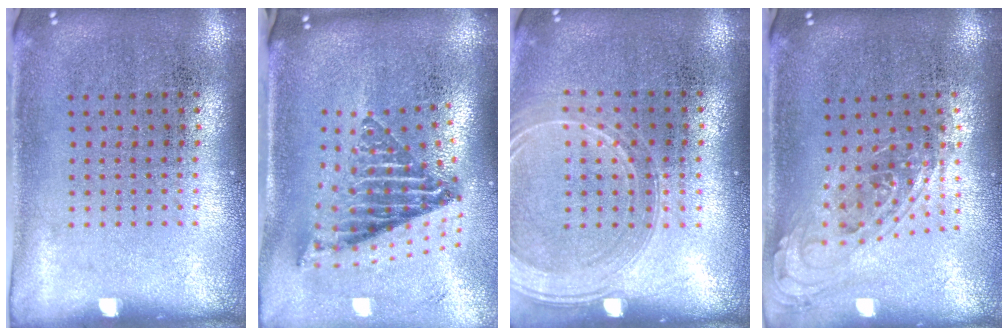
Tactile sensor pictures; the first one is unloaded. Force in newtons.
{"total": 2.5, "press": 1.6, "slide": 1.9}
{"total": 1.6, "press": 1.6, "slide": 0.3}
{"total": 0.9, "press": 0.9, "slide": 0.3}